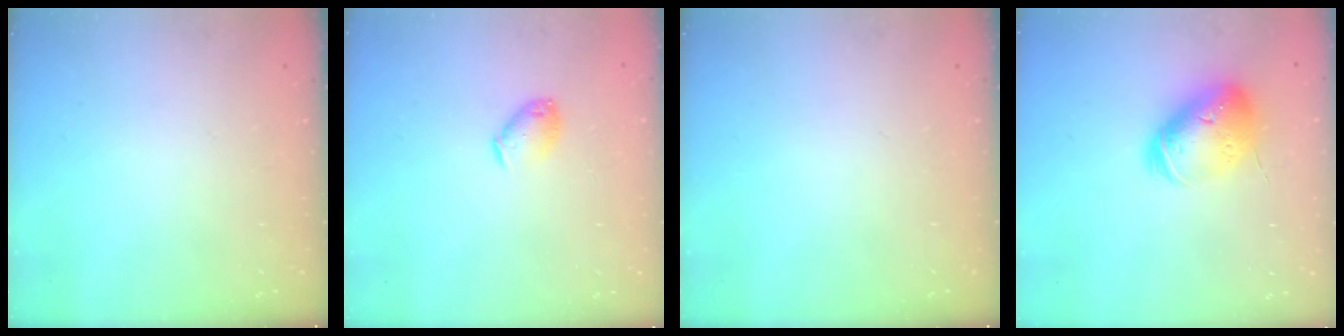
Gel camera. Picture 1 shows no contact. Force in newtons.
{"total": 6.4, "press": 6.4, "slide": 0.3}
{"total": 0.0}
{"total": 15.7, "press": 15.5, "slide": 2.4}